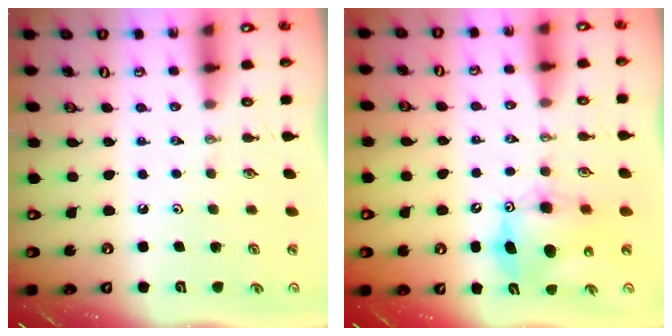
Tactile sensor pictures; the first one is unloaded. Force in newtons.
{"total": 9.1, "press": 9.0, "slide": 0.6}